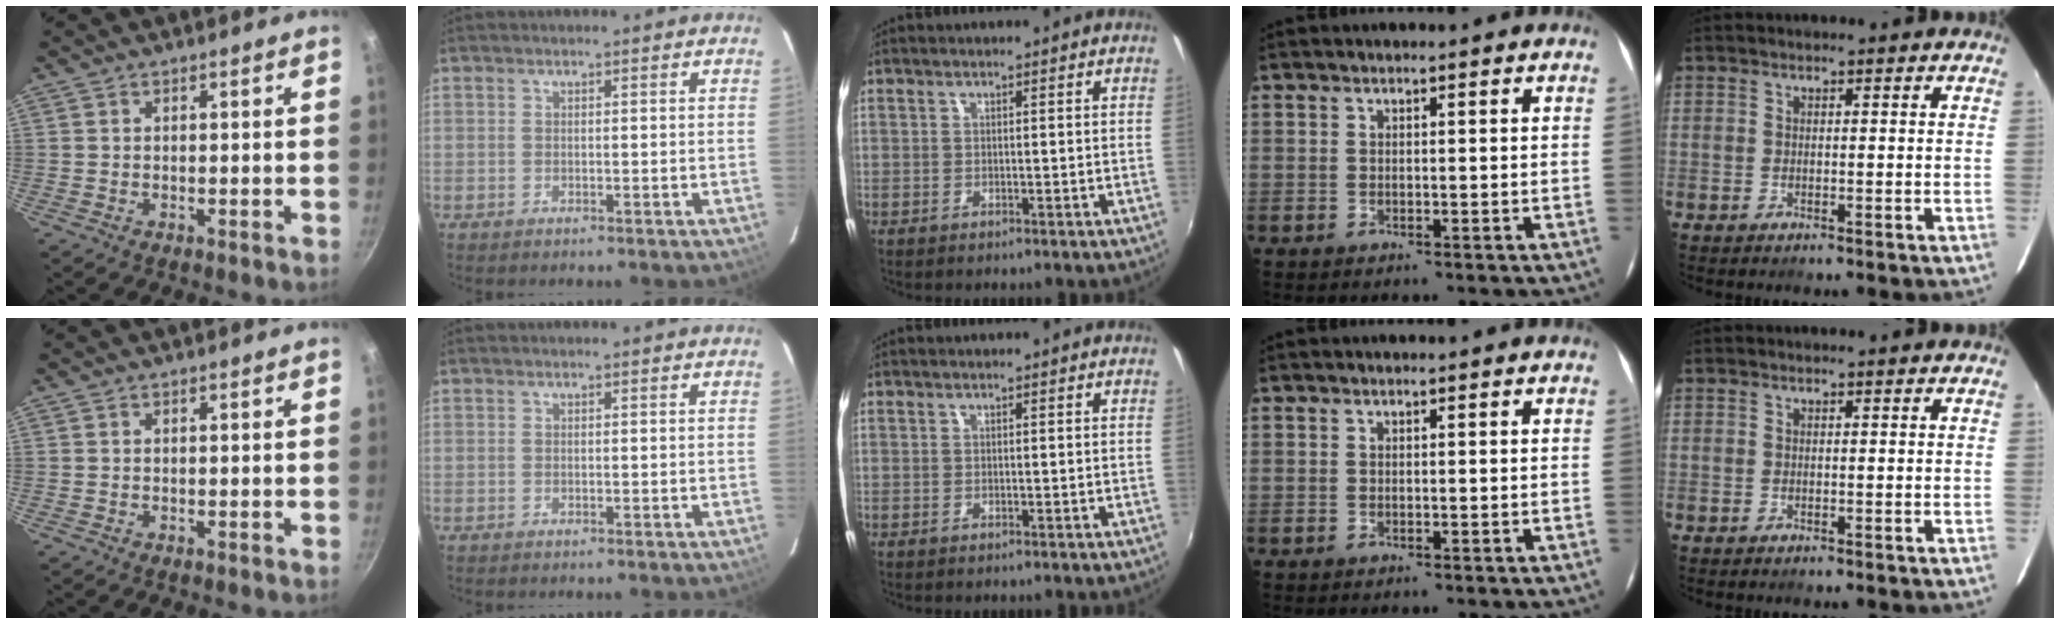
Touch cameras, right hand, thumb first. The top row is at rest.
{}